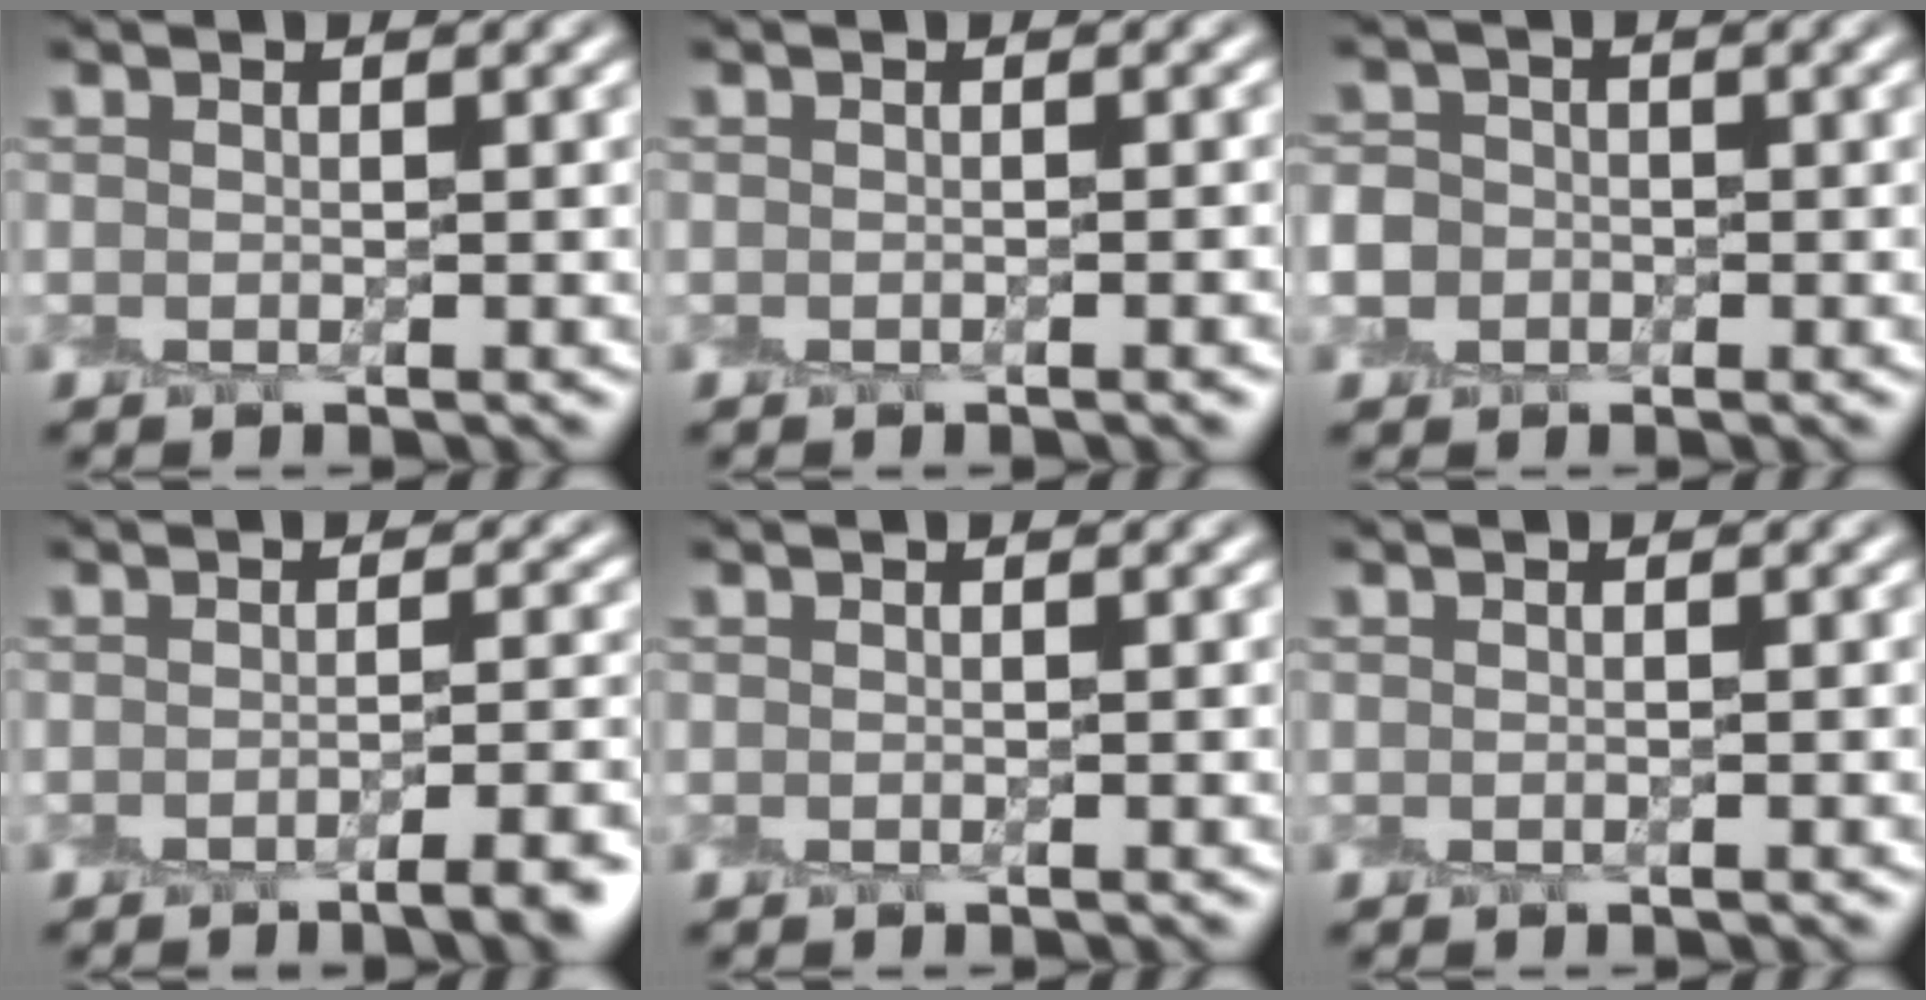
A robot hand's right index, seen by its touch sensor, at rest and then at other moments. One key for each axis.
{"total": 1.3, "fx": -0.9, "fy": 0.1, "fz": 0.8, "tx": -0.009, "ty": -0.003, "tz": -0.015}
{"total": 2.7, "fx": -0.9, "fy": 2.5, "fz": 0.3, "tx": 0.008, "ty": 0.002, "tz": -0.029}
{"total": 4.6, "fx": -3.0, "fy": 1.1, "fz": 3.3, "tx": -0.036, "ty": -0.004, "tz": -0.040}
{"total": 0.0}
{"total": 0.0}